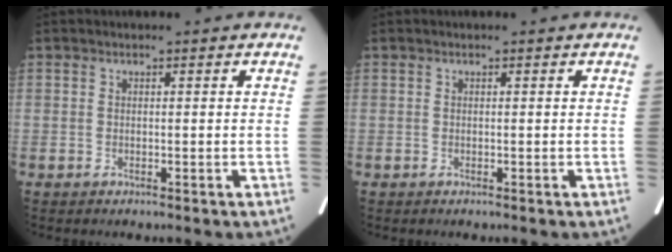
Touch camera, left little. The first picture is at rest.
{"total": 0.0}